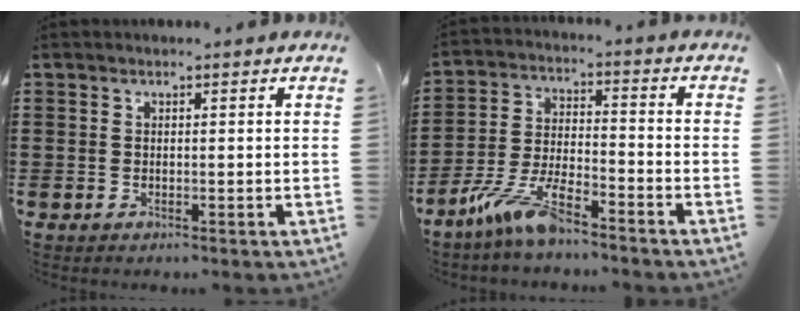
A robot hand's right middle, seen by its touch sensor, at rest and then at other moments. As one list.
[{"total": 8.6, "force": [-6.6, 1.7, 5.2], "torque": [-0.120, -0.004, -0.130]}]